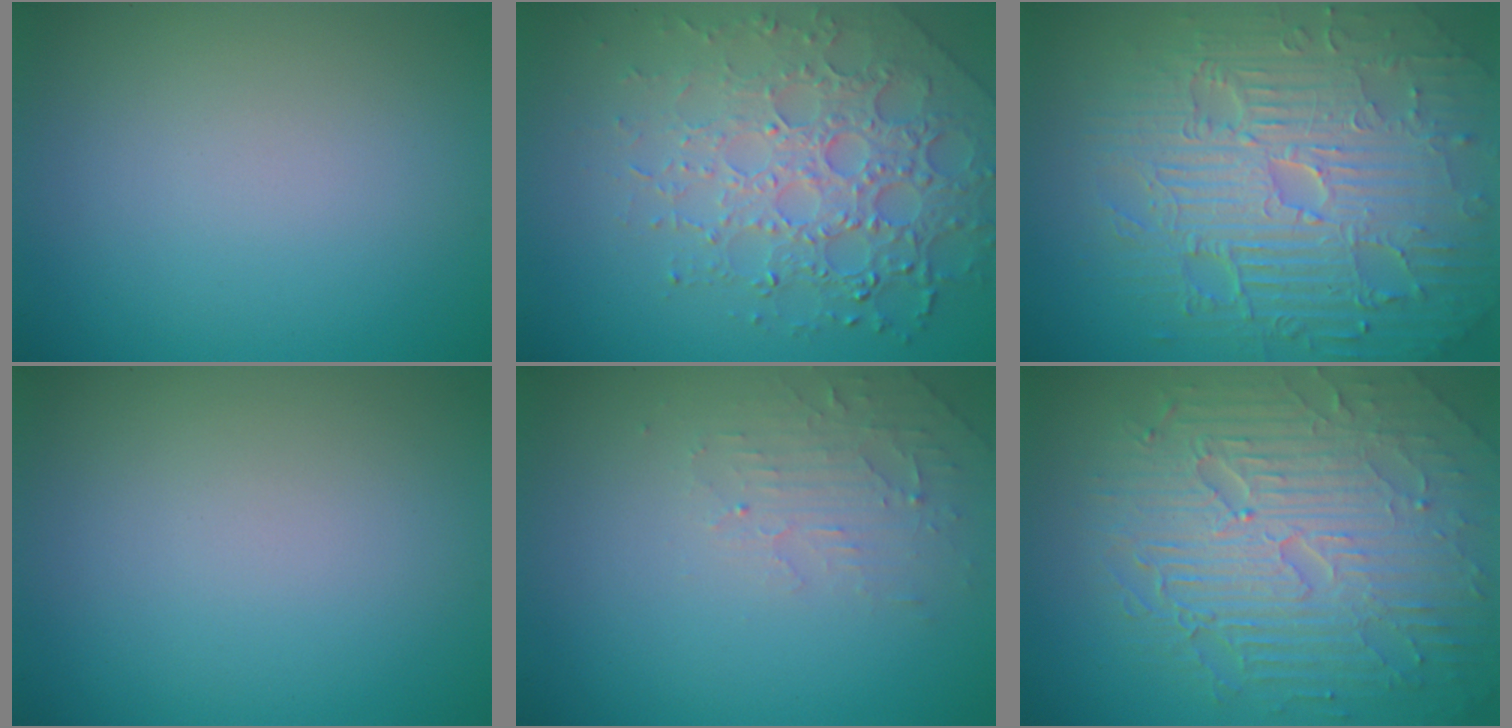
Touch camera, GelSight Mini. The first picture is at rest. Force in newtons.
{"total": 7.2, "press": 5.2, "slide": 5.0}
{"total": 11.2, "press": 7.3, "slide": 8.5}
{"total": 0.0}
{"total": 2.4, "press": 2.3, "slide": 0.5}
{"total": 9.7, "press": 6.2, "slide": 7.4}